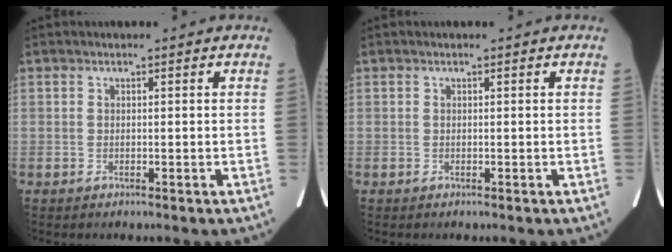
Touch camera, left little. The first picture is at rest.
{"total": 0.0}